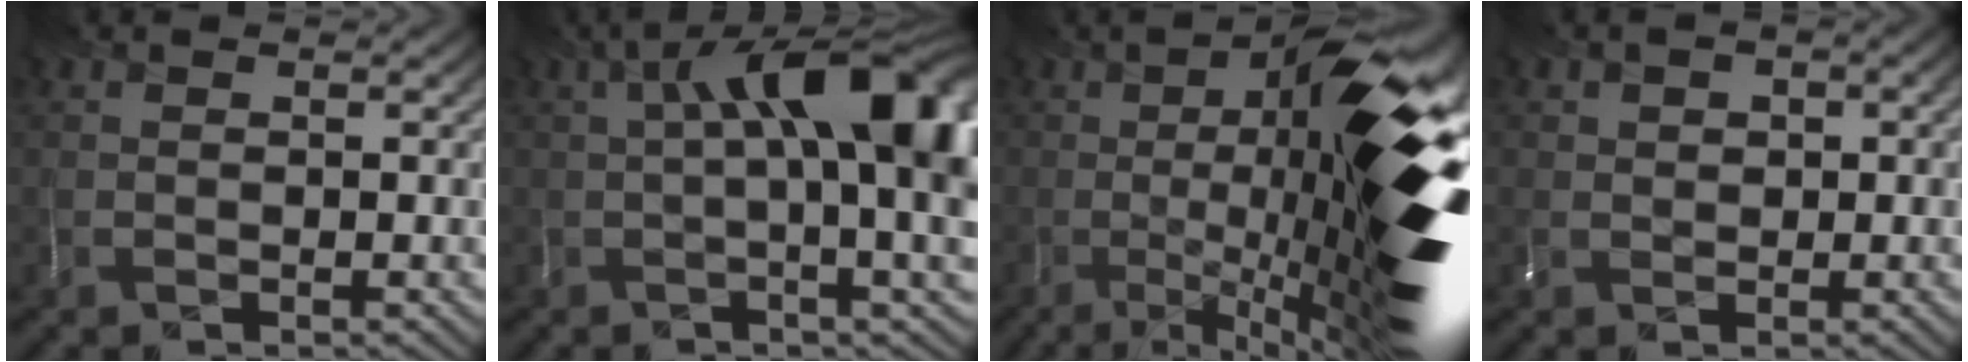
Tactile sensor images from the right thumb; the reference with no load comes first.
{"total": 15.1, "force": [2.6, 5.0, 14.0], "torque": [-0.184, 0.018, 0.045]}
{"total": 19.1, "force": [-1.3, 5.3, 18.3], "torque": [-0.246, 0.001, -0.010]}
{"total": 1.9, "force": [0.5, 1.5, 1.0], "torque": [-0.005, -0.006, 0.019]}